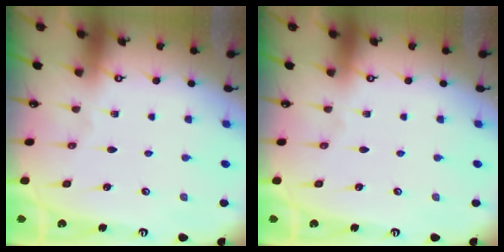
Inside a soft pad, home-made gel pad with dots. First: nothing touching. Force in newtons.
{"total": 0.0}